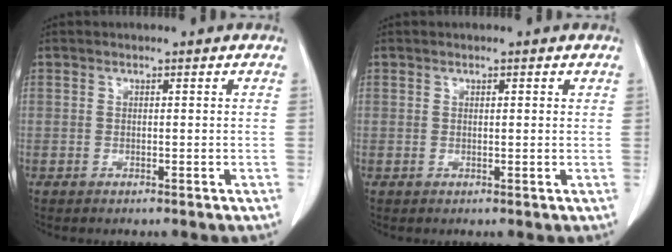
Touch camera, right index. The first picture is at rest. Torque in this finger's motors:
{"motor_torque": [-0.06, 0.01, -0.01, -0.01]}